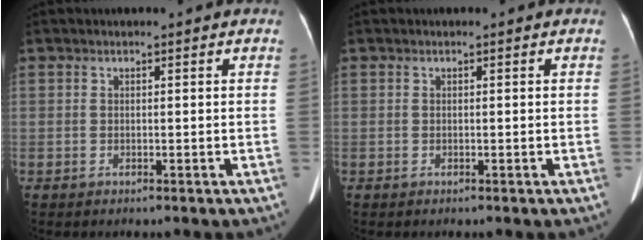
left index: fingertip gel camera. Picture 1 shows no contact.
{"total": 0.0}